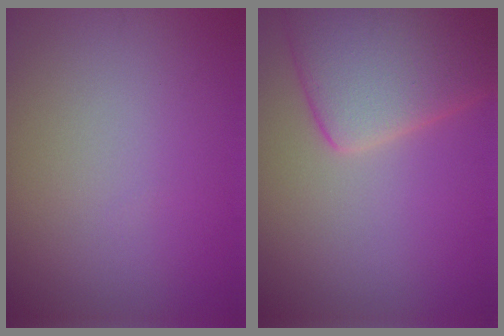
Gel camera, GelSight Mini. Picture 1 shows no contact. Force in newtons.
{"total": 8.2, "press": 8.2, "slide": 0.5}